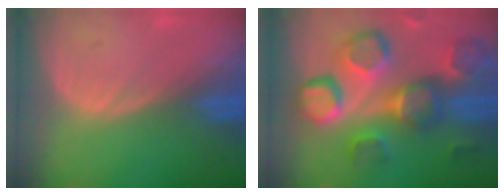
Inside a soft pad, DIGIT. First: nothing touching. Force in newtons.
{"total": 12.6, "press": 11.2, "slide": 5.7}